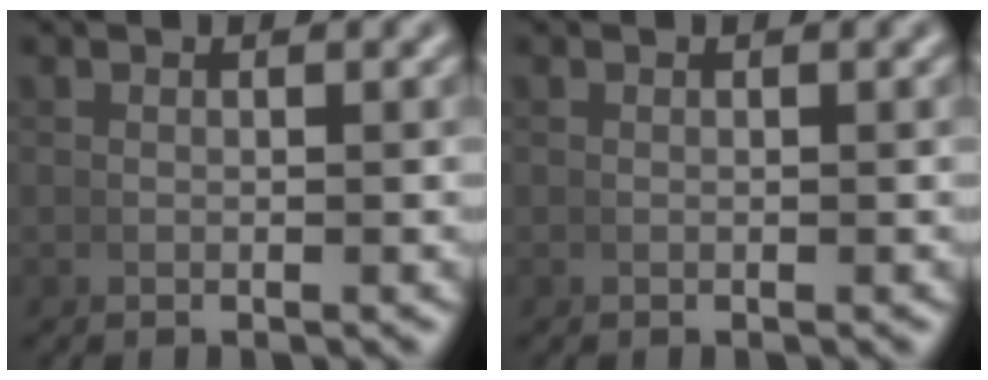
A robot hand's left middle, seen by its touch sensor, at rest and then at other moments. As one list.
[{"total": 0.0}]